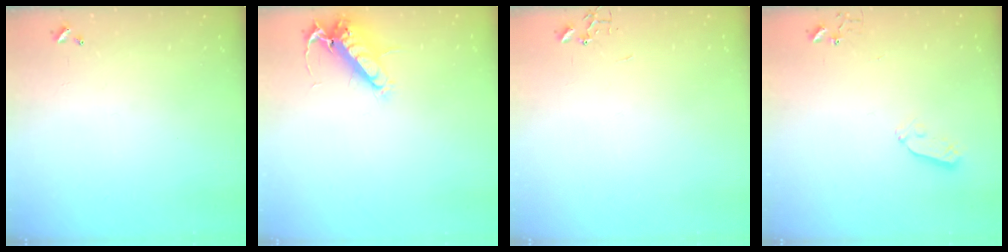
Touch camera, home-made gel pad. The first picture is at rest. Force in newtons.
{"total": 13.1, "press": 13.0, "slide": 2.0}
{"total": 0.0}
{"total": 3.7, "press": 3.7, "slide": 0.5}